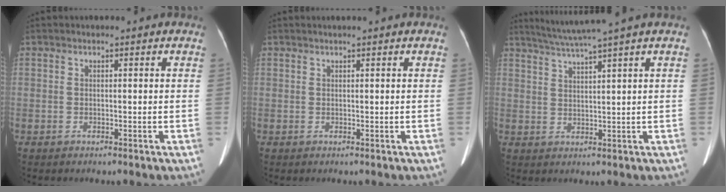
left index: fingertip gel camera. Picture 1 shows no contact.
{"total": 0.6, "force": [0.5, -0.1, 0.3], "torque": [-0.008, 0.007, 0.015]}
{"total": 6.4, "force": [5.1, -2.1, 3.2], "torque": [-0.056, 0.008, 0.093]}